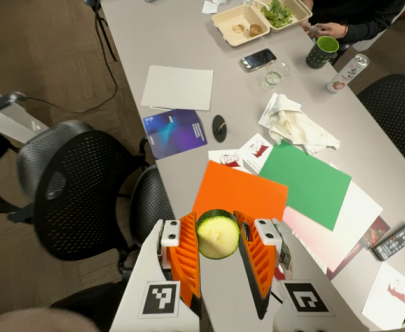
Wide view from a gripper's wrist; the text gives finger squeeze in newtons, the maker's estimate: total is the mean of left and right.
{"total": 11.3, "left": 11.4, "right": 11.3}